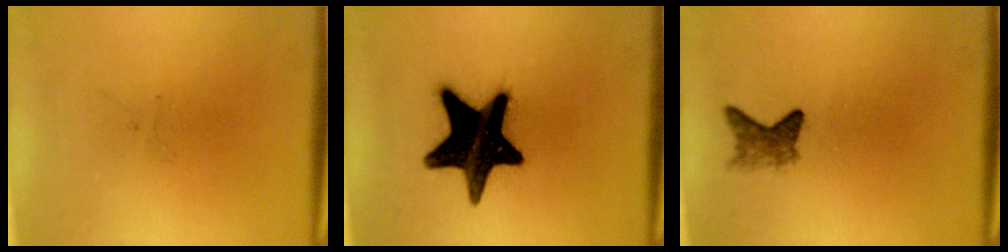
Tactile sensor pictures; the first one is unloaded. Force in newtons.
{"total": 18.1}
{"total": 2.5}